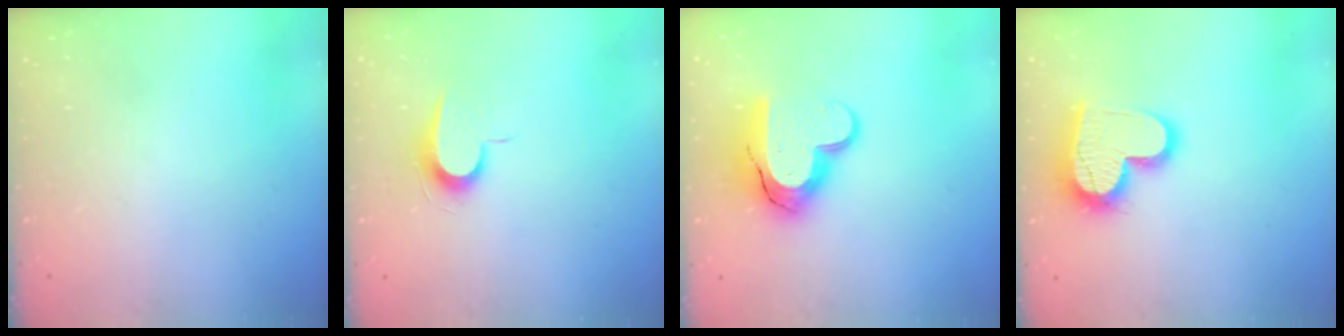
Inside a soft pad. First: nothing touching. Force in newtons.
{"total": 7.1, "press": 7.0, "slide": 0.7}
{"total": 14.2, "press": 14.1, "slide": 1.0}
{"total": 16.5, "press": 16.5, "slide": 1.1}